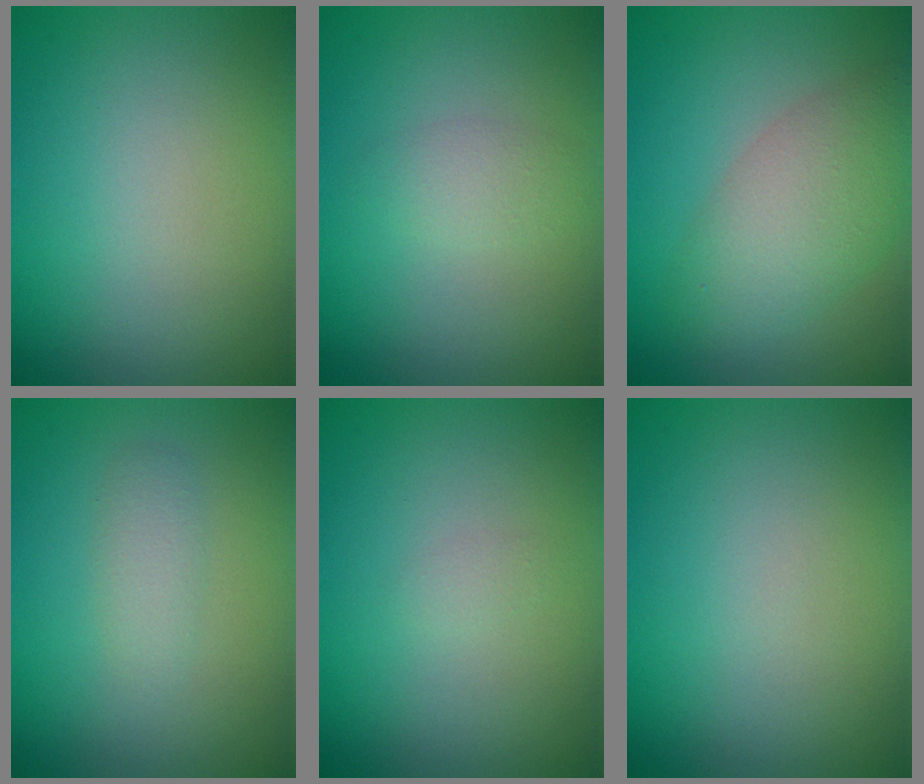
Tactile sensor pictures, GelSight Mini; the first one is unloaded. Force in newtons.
{"total": 1.5, "press": 1.5, "slide": 0.0}
{"total": 5.2, "press": 5.2, "slide": 0.3}
{"total": 1.5, "press": 1.5, "slide": 0.0}
{"total": 0.6, "press": 0.6, "slide": 0.1}
{"total": 0.5, "press": 0.5, "slide": 0.1}